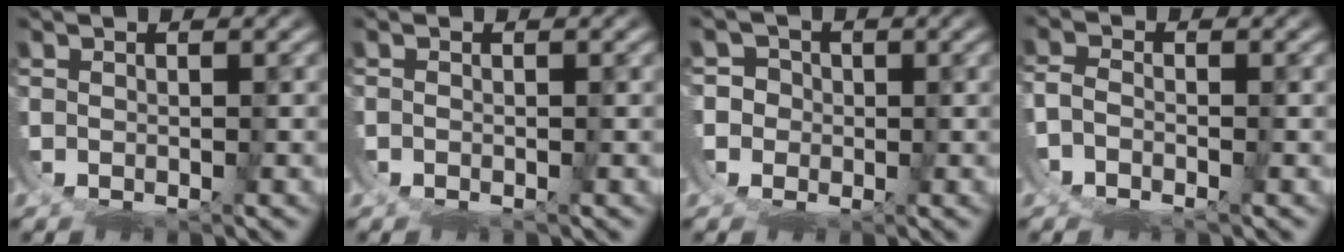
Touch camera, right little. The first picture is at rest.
{"total": 0.7, "force": [-0.3, 0.6, 0.1], "torque": [-0.012, -0.004, -0.009]}
{"total": 7.9, "force": [-0.8, 7.4, 2.6], "torque": [-0.088, -0.027, -0.021]}
{"total": 2.5, "force": [-1.6, 1.7, 1.0], "torque": [-0.026, -0.005, -0.040]}